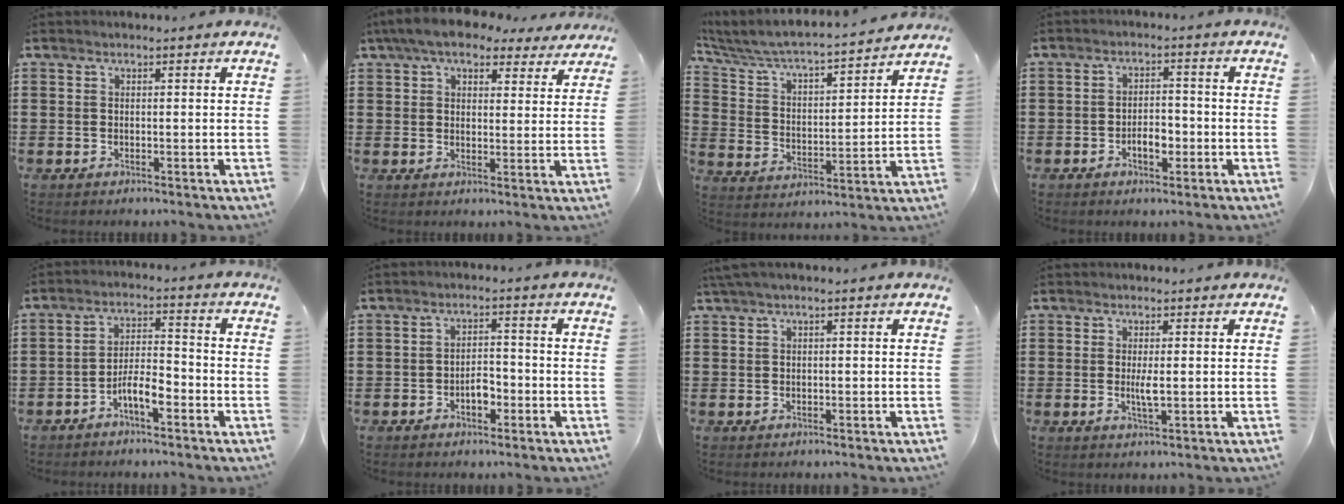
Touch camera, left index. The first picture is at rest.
{"total": 7.1, "force": [5.8, 2.2, 3.5], "torque": [-0.080, -0.007, 0.106]}
{"total": 4.5, "force": [4.2, 0.2, 1.7], "torque": [-0.056, -0.040, 0.061]}
{"total": 3.8, "force": [-1.4, 1.9, 3.0], "torque": [-0.046, 0.001, -0.027]}
{"total": 5.1, "force": [-3.0, 1.4, 3.9], "torque": [-0.081, 0.008, -0.061]}
{"total": 3.2, "force": [-1.3, 1.6, 2.4], "torque": [-0.047, 0.003, -0.026]}
{"total": 1.2, "force": [0.1, 0.0, 1.2], "torque": [-0.019, -0.004, 0.002]}
{"total": 2.7, "force": [0.1, 0.4, 2.7], "torque": [-0.055, -0.009, -0.001]}